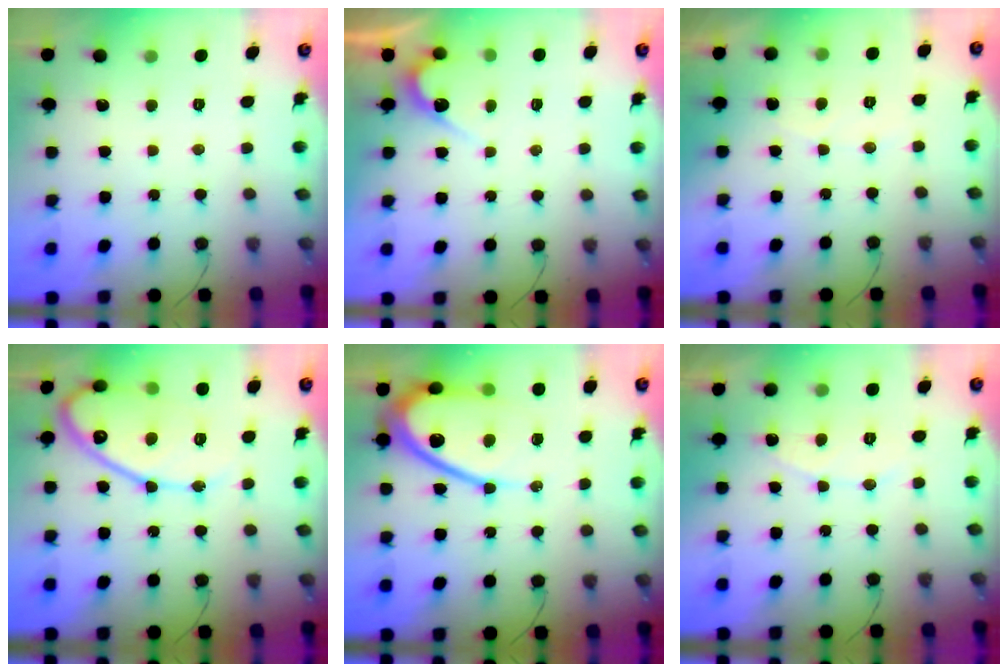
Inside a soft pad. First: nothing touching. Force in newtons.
{"total": 4.8, "press": 4.8, "slide": 0.2}
{"total": 2.8, "press": 2.8, "slide": 0.2}
{"total": 16.1, "press": 16.0, "slide": 1.3}
{"total": 13.8, "press": 13.8, "slide": 1.3}
{"total": 5.8, "press": 5.8, "slide": 0.4}